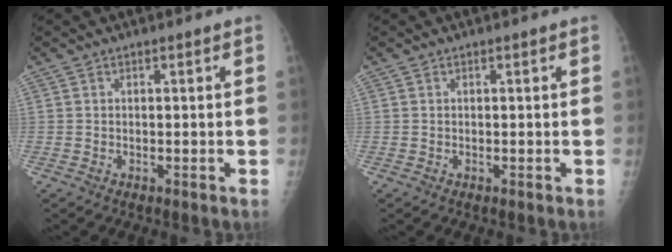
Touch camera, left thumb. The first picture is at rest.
{"total": 0.0}